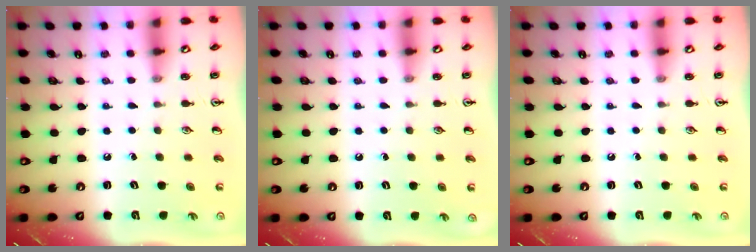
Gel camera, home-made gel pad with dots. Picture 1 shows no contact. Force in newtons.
{"total": 0.0}
{"total": 0.0}